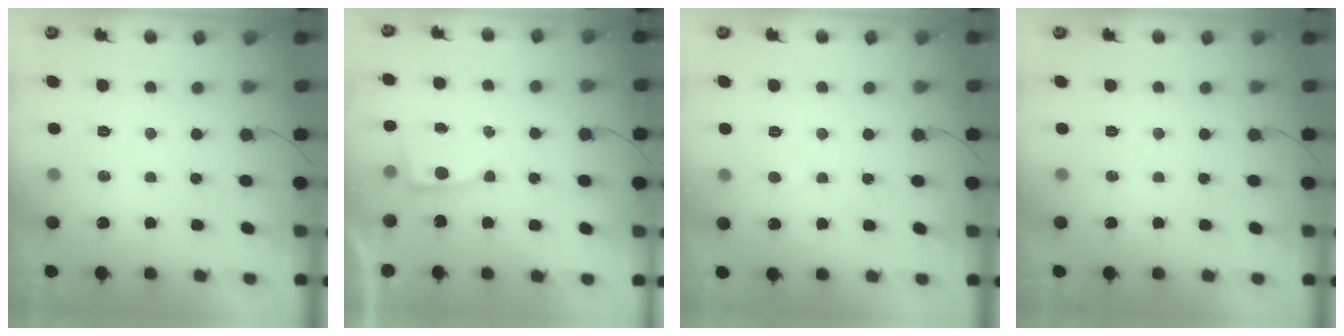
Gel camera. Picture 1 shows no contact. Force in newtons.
{"total": 2.9, "press": 2.9, "slide": 0.4}
{"total": 2.7, "press": 2.7, "slide": 0.2}
{"total": 0.0}